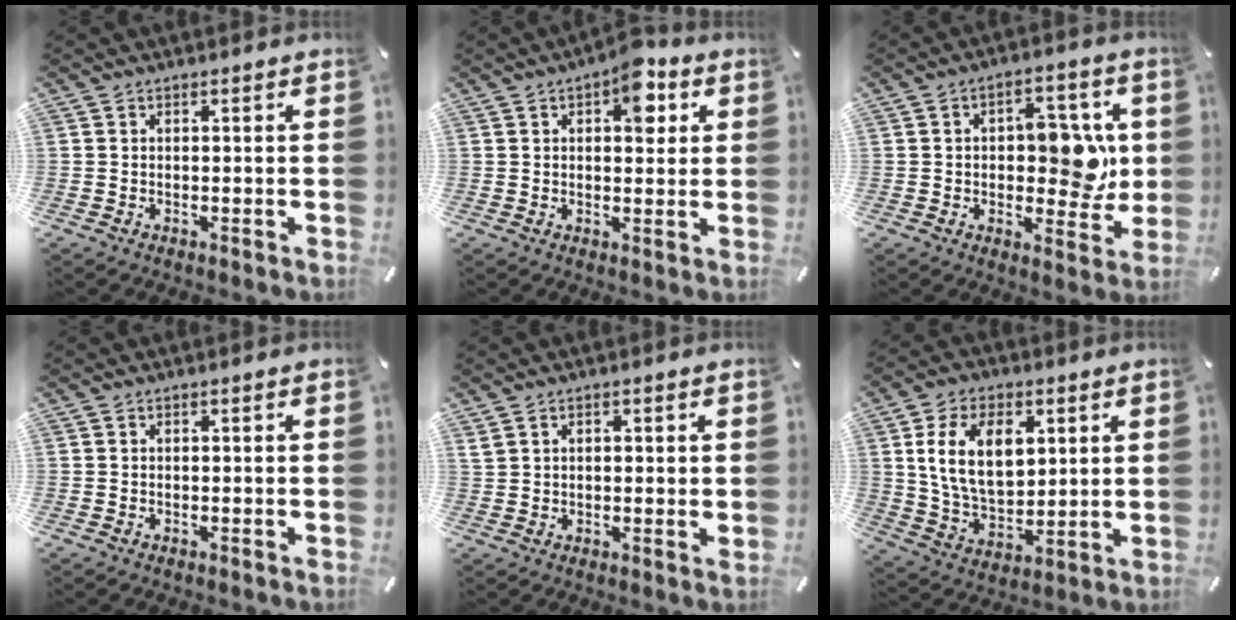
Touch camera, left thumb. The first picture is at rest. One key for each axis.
{"total": 8.4, "fx": 3.0, "fy": 4.7, "fz": 6.3, "tx": -0.069, "ty": -0.008, "tz": 0.045}
{"total": 12.1, "fx": 1.1, "fy": 7.2, "fz": 9.7, "tx": -0.116, "ty": 0.000, "tz": 0.016}
{"total": 0.0}
{"total": 2.2, "fx": 0.8, "fy": 1.3, "fz": 1.6, "tx": -0.033, "ty": 0.002, "tz": 0.015}
{"total": 14.4, "fx": 4.6, "fy": 9.3, "fz": 10.0, "tx": -0.200, "ty": -0.002, "tz": 0.079}